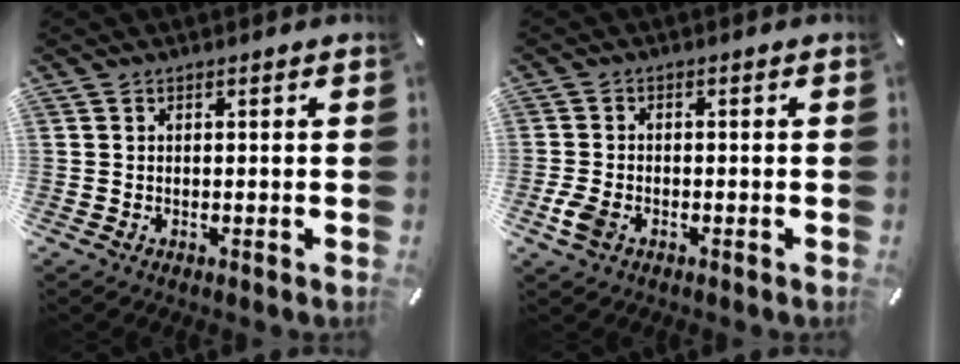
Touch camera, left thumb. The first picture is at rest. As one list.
[{"total": 4.1, "force": [-1.8, 2.5, 2.7], "torque": [-0.070, -0.002, -0.036]}]